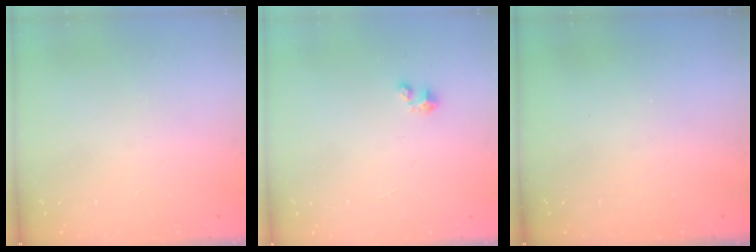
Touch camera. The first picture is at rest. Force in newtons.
{"total": 2.1, "press": 2.1, "slide": 0.1}
{"total": 0.0}